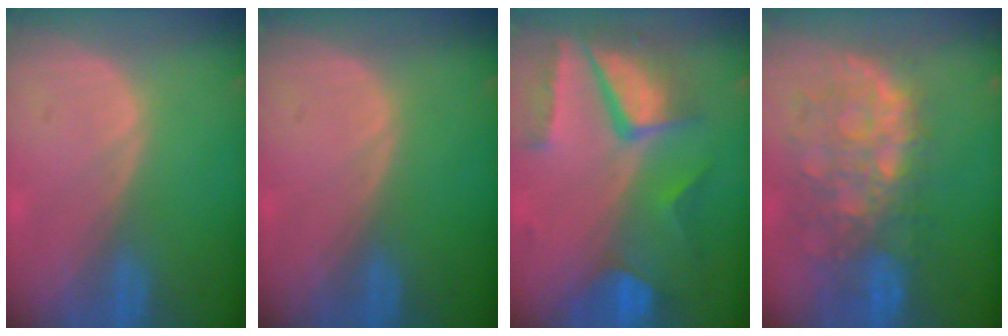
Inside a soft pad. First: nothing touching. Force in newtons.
{"total": 0.0}
{"total": 10.3, "press": 8.8, "slide": 5.4}
{"total": 10.8, "press": 9.5, "slide": 5.0}